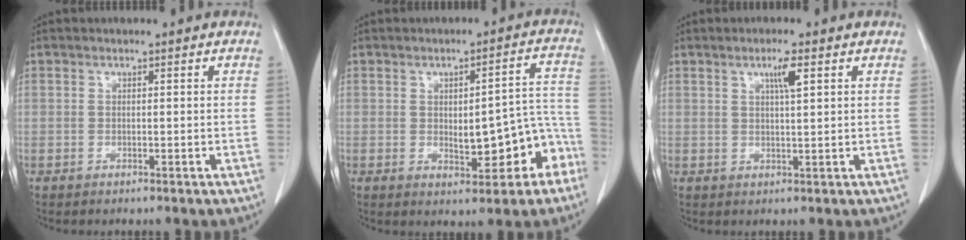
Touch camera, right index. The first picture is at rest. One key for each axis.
{"total": 9.4, "fx": -3.0, "fy": 3.3, "fz": 8.2, "tx": -0.088, "ty": 0.033, "tz": -0.030}
{"total": 3.3, "fx": 1.6, "fy": 0.0, "fz": 2.9, "tx": -0.051, "ty": -0.002, "tz": 0.027}